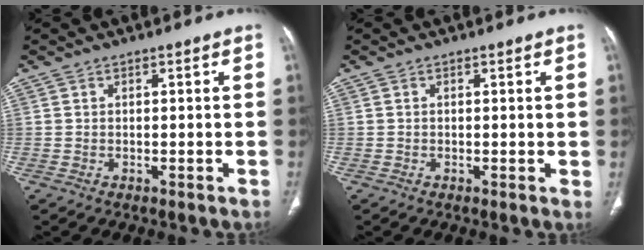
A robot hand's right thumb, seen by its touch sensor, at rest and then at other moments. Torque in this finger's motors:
{"motor_torque": [-0.38, -0.03, -0.29, 0.01, -0.03]}